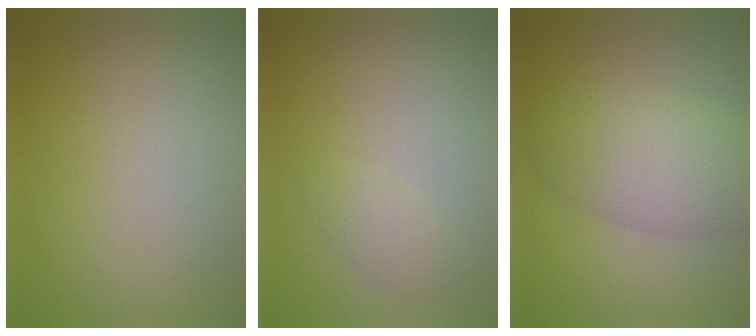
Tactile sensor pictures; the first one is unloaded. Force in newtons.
{"total": 1.4, "press": 1.4, "slide": 0.1}
{"total": 5.6, "press": 5.6, "slide": 0.2}